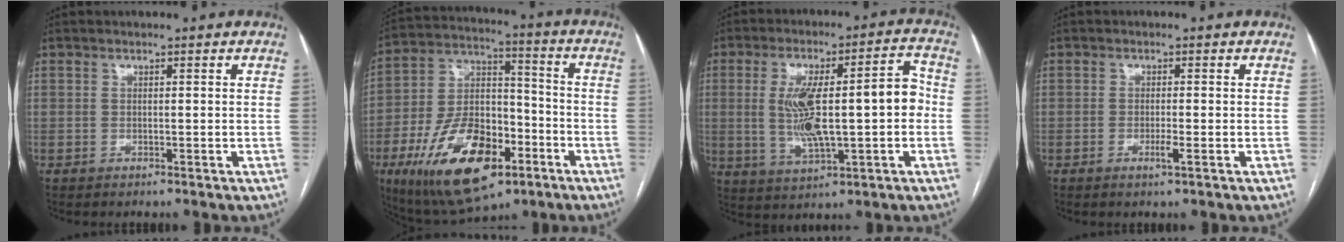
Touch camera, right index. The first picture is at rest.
{"total": 20.5, "force": [-9.5, 9.6, 15.3], "torque": [-0.288, 0.005, -0.154]}
{"total": 14.3, "force": [-0.4, 3.8, 13.8], "torque": [-0.235, 0.032, 0.003]}
{"total": 1.7, "force": [-0.7, 0.0, 1.6], "torque": [-0.028, -0.003, -0.013]}